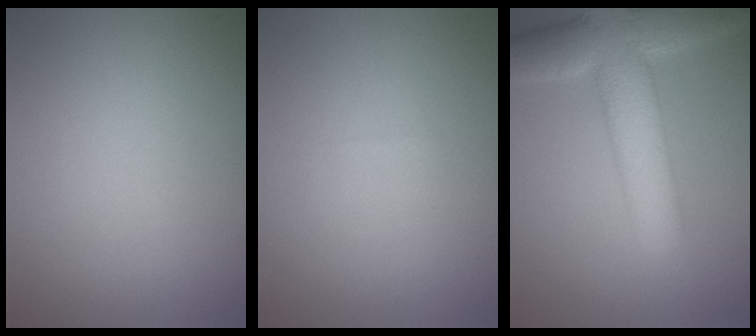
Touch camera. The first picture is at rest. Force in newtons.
{"total": 0.0}
{"total": 9.1, "press": 9.1, "slide": 0.4}